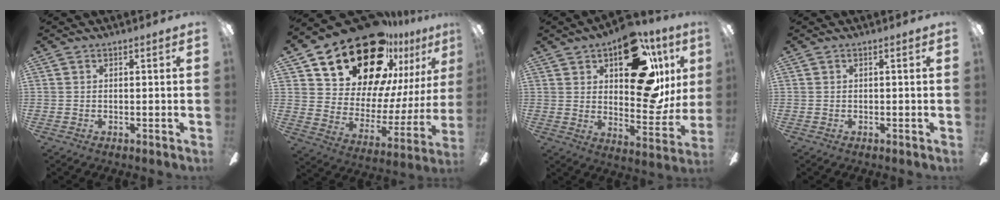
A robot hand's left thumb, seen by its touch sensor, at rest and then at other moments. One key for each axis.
{"total": 27.5, "fx": 20.1, "fy": 14.1, "fz": 12.3, "tx": -0.193, "ty": -0.130, "tz": 0.369}
{"total": 23.3, "fx": 12.2, "fy": 11.5, "fz": 16.1, "tx": -0.204, "ty": -0.068, "tz": 0.205}
{"total": 0.0}